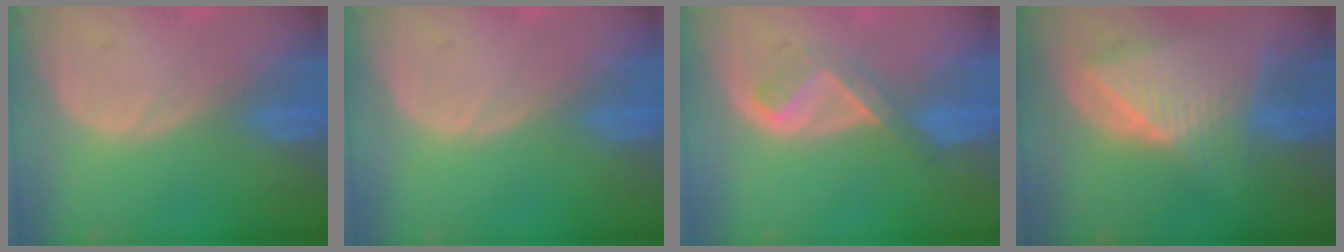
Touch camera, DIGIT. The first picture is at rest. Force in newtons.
{"total": 0.0}
{"total": 5.2, "press": 4.4, "slide": 2.8}
{"total": 9.1, "press": 8.0, "slide": 4.3}